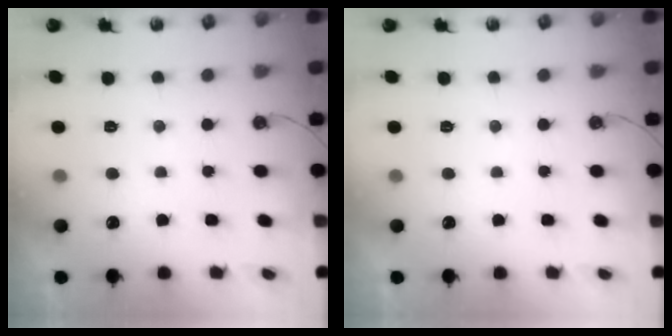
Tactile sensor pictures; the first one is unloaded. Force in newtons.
{"total": 0.0}